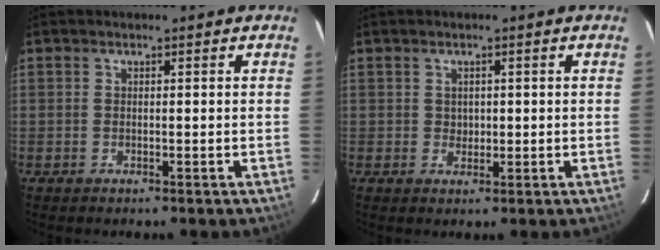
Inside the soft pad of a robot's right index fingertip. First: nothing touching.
{"total": 1.5, "force": [0.3, 1.4, 0.5], "torque": [-0.004, 0.004, 0.006]}